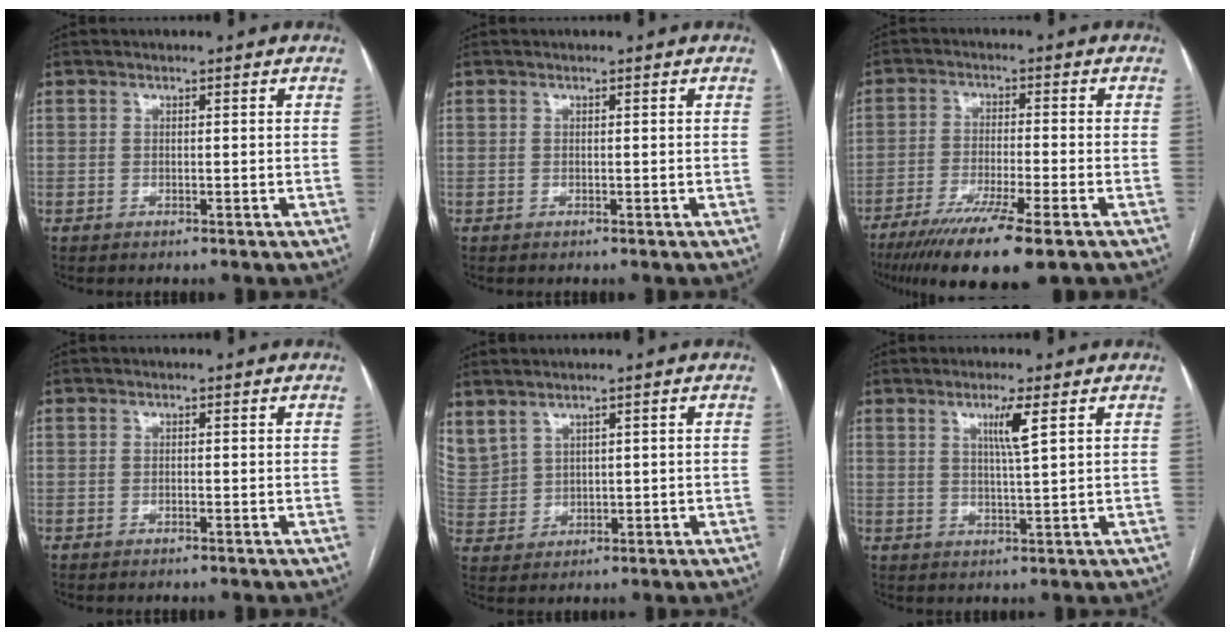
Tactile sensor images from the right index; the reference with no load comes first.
{"total": 0.0}
{"total": 12.4, "force": [-8.2, 0.4, 9.2], "torque": [-0.155, -0.033, -0.135]}
{"total": 0.0}
{"total": 9.0, "force": [5.4, 6.0, 4.0], "torque": [-0.128, 0.016, 0.134]}
{"total": 4.0, "force": [1.7, -0.5, 3.5], "torque": [-0.065, -0.006, 0.031]}